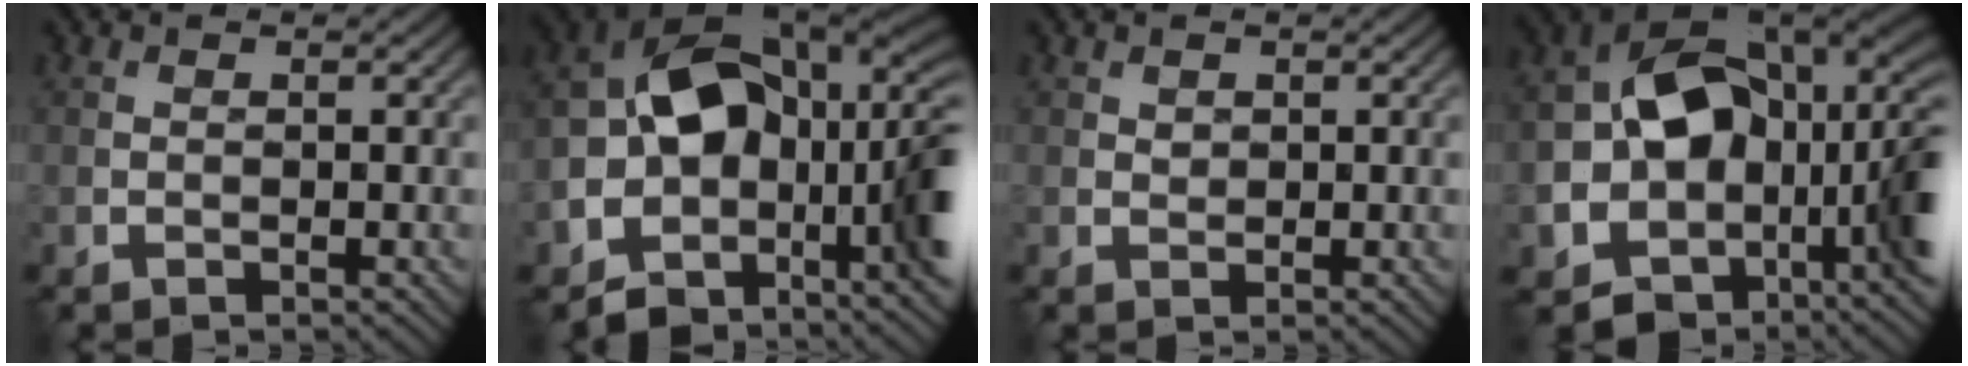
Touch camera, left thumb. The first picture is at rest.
{"total": 15.3, "force": [-3.9, 9.6, 11.3], "torque": [-0.184, -0.011, -0.067]}
{"total": 0.8, "force": [0.4, 0.6, 0.3], "torque": [-0.008, -0.004, 0.009]}
{"total": 17.1, "force": [-2.3, 12.1, 11.9], "torque": [-0.188, -0.020, -0.023]}